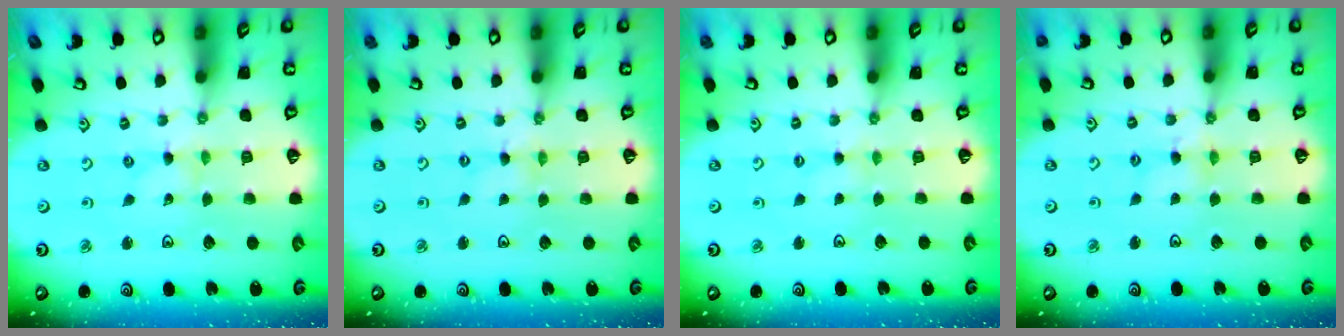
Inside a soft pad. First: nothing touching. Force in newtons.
{"total": 0.0}
{"total": 2.1, "press": 2.0, "slide": 0.4}
{"total": 4.1, "press": 4.1, "slide": 0.4}